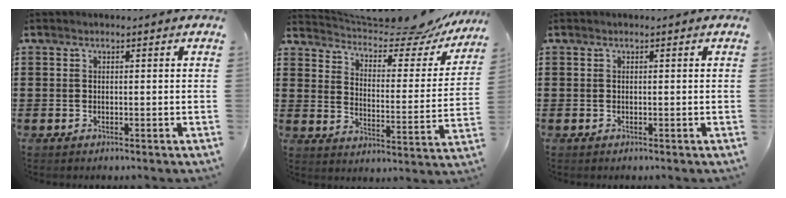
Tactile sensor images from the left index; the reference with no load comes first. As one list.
[{"total": 7.3, "force": [6.8, 1.0, 2.4], "torque": [-0.055, -0.052, 0.112]}, {"total": 0.0}]